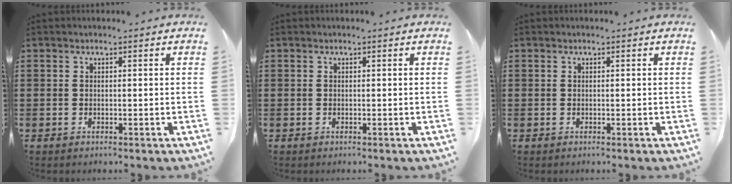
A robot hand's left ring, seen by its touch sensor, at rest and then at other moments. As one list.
[{"total": 0.0}, {"total": 0.0}]